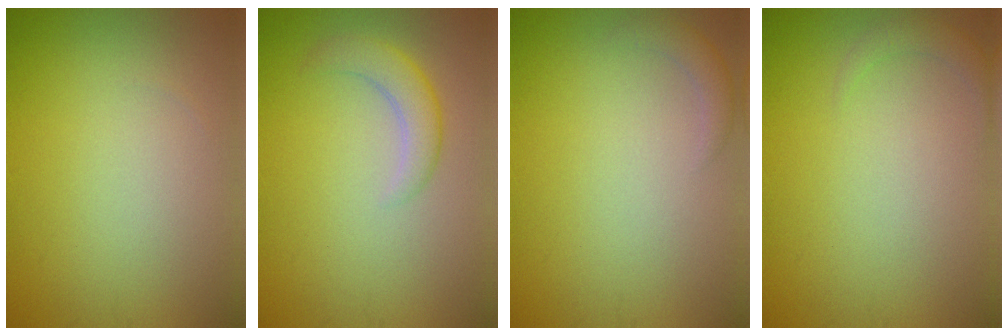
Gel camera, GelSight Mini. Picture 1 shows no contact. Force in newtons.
{"total": 2.7, "press": 2.7, "slide": 0.2}
{"total": 1.5, "press": 1.5, "slide": 0.1}
{"total": 1.3, "press": 1.3, "slide": 0.2}